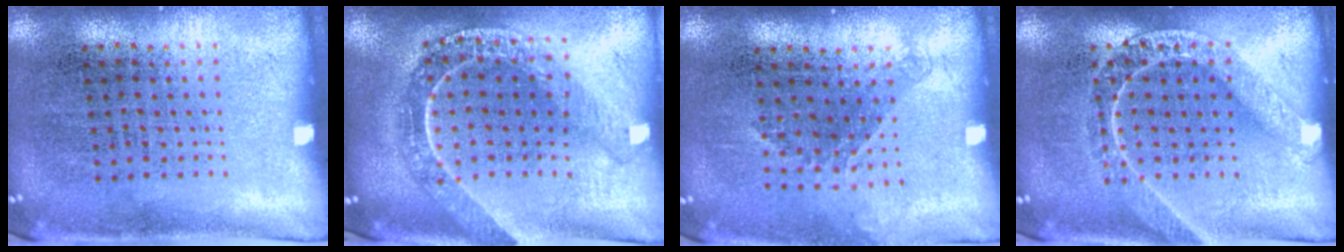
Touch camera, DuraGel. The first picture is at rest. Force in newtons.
{"total": 2.2, "press": 1.9, "slide": 1.1}
{"total": 1.2, "press": 0.9, "slide": 0.8}
{"total": 2.5, "press": 2.5, "slide": 0.4}